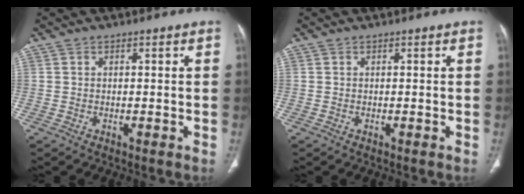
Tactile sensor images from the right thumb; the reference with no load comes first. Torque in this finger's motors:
{"motor_torque": [-0.08, -0.18, 0.29, -0.06, -0.03]}